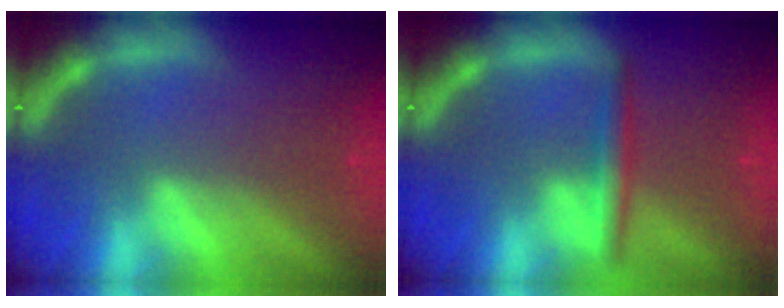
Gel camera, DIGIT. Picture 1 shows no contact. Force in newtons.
{"total": 2.4}